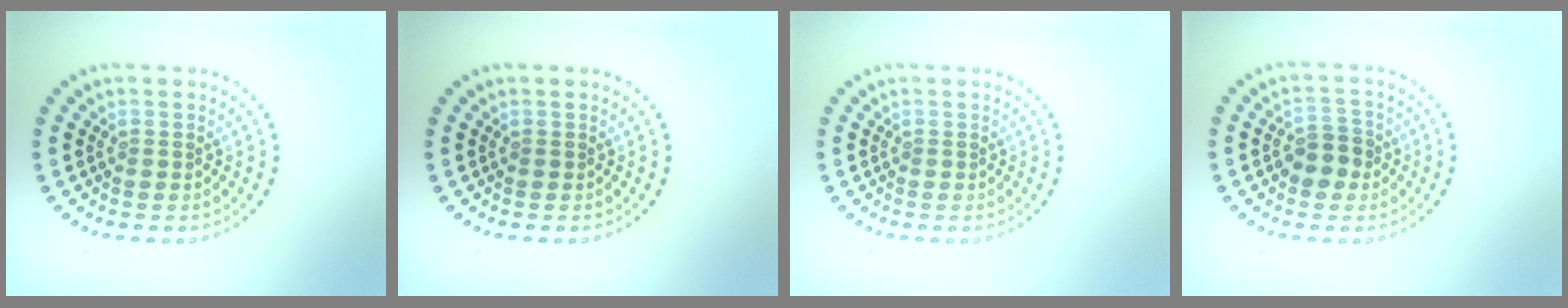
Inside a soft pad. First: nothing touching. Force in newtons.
{"total": 0.0}
{"total": 0.0}
{"total": 2.7, "press": 2.5, "slide": 0.9}